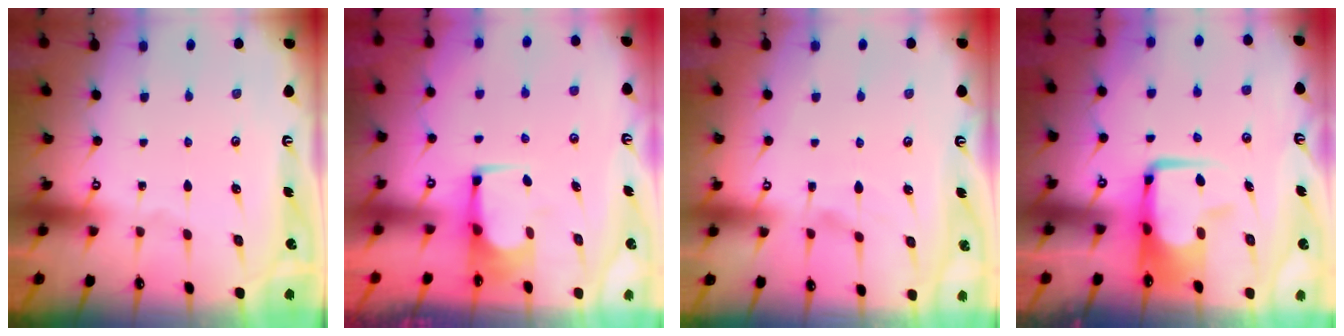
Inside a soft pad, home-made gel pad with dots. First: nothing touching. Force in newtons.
{"total": 1.8, "press": 1.7, "slide": 0.3}
{"total": 1.2, "press": 0.7, "slide": 0.9}
{"total": 8.3, "press": 8.2, "slide": 1.4}